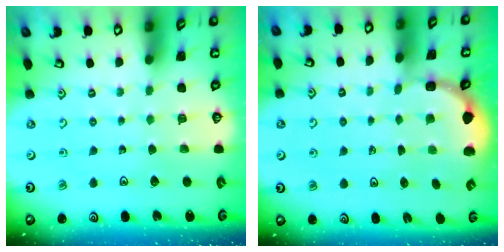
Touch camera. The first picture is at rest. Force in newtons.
{"total": 1.8, "press": 1.7, "slide": 0.7}